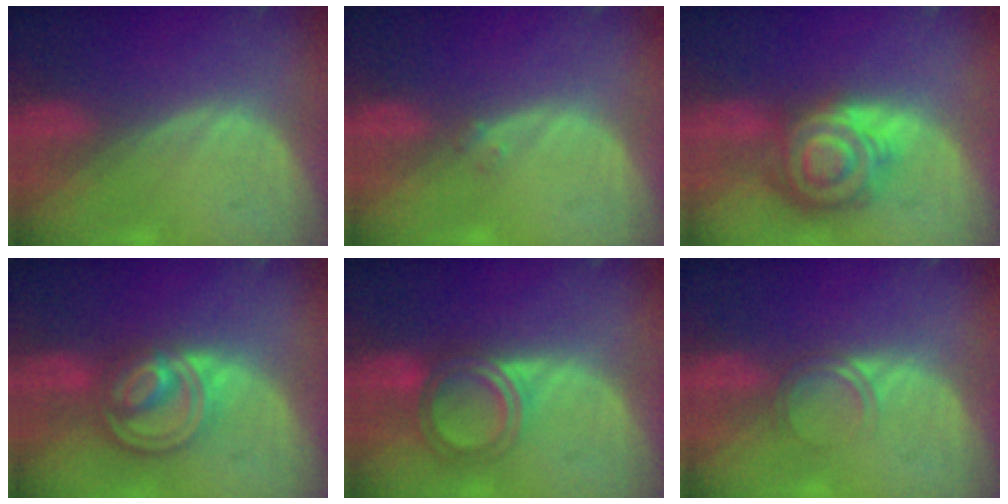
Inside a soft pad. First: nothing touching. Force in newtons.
{"total": 1.0, "press": 0.9, "slide": 0.4}
{"total": 8.9, "press": 8.9, "slide": 0.6}
{"total": 8.6, "press": 7.3, "slide": 4.6}
{"total": 5.7, "press": 5.6, "slide": 1.1}
{"total": 2.4, "press": 2.4, "slide": 0.2}